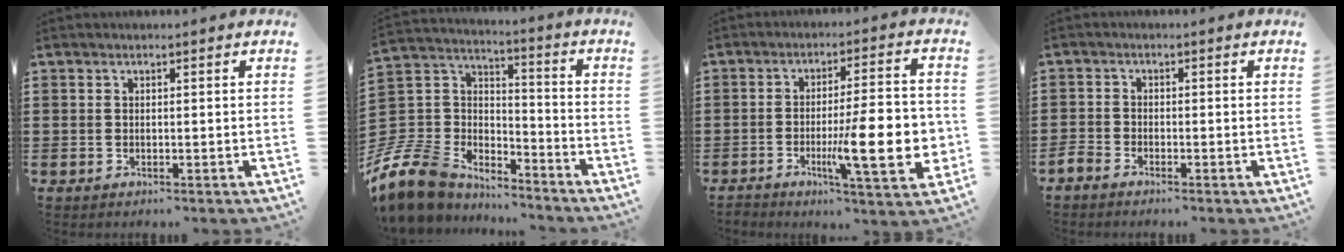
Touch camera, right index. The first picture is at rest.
{"total": 11.0, "force": [-8.7, 6.2, 2.8], "torque": [-0.103, 0.016, -0.173]}
{"total": 13.6, "force": [-3.4, 2.9, 12.9], "torque": [-0.195, -0.013, -0.058]}
{"total": 1.7, "force": [-1.6, 0.6, 0.1], "torque": [-0.007, 0.004, -0.035]}